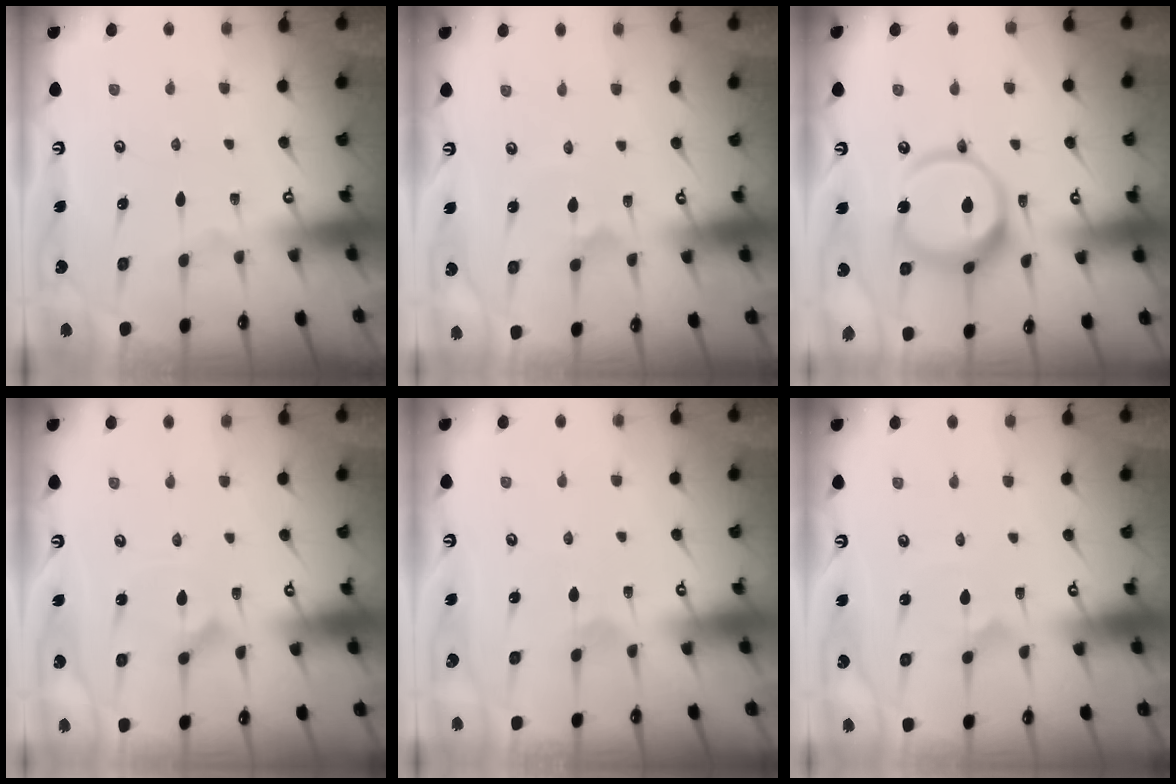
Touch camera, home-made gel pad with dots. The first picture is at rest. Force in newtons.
{"total": 2.9, "press": 2.9, "slide": 0.1}
{"total": 14.7, "press": 14.6, "slide": 1.9}
{"total": 2.8, "press": 2.8, "slide": 0.3}
{"total": 2.0, "press": 2.0, "slide": 0.1}
{"total": 1.5, "press": 1.5, "slide": 0.0}